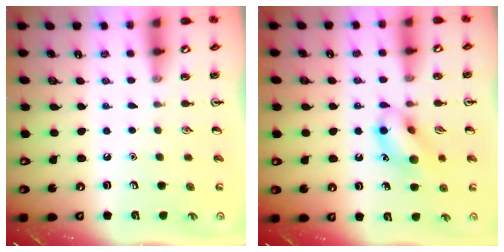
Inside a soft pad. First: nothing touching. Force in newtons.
{"total": 12.0, "press": 11.9, "slide": 1.4}